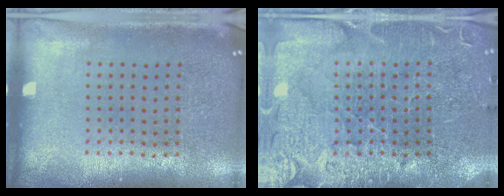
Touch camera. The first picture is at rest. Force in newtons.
{"total": 3.5, "press": 3.3, "slide": 1.2}